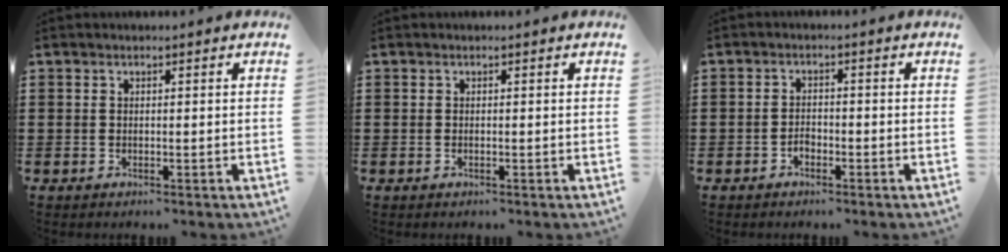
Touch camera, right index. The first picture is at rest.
{"total": 0.0}
{"total": 1.7, "force": [-1.1, 1.0, 0.8], "torque": [-0.019, -0.002, -0.022]}